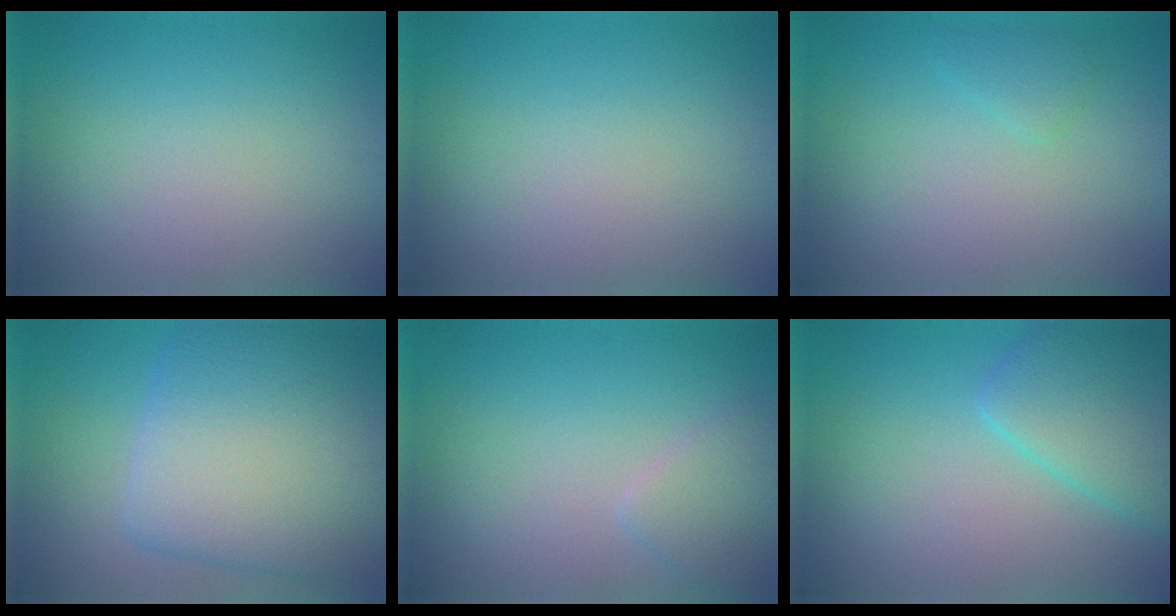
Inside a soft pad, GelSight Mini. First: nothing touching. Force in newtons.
{"total": 0.0}
{"total": 1.1, "press": 1.1, "slide": 0.1}
{"total": 11.3, "press": 11.3, "slide": 0.8}
{"total": 2.2, "press": 2.2, "slide": 0.1}
{"total": 5.6, "press": 5.6, "slide": 0.2}